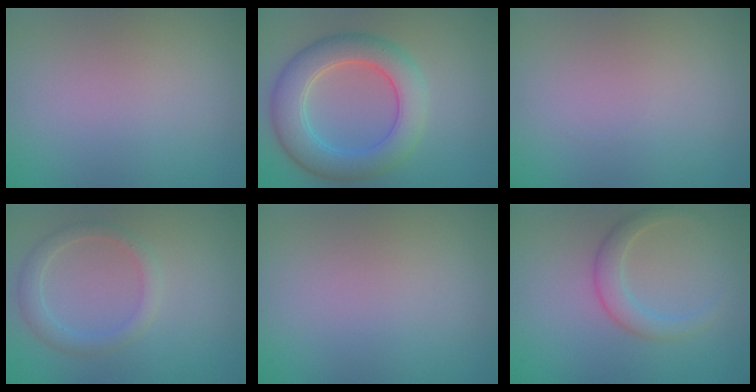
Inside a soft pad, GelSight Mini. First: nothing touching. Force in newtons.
{"total": 6.3, "press": 6.3, "slide": 0.2}
{"total": 0.0}
{"total": 2.2, "press": 2.2, "slide": 0.1}
{"total": 0.0}
{"total": 2.4, "press": 2.4, "slide": 0.1}